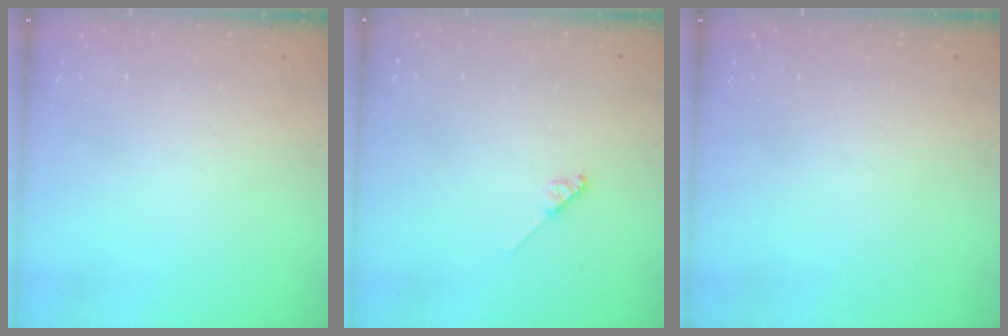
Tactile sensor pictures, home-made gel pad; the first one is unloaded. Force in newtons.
{"total": 3.5, "press": 3.5, "slide": 0.4}
{"total": 0.0}